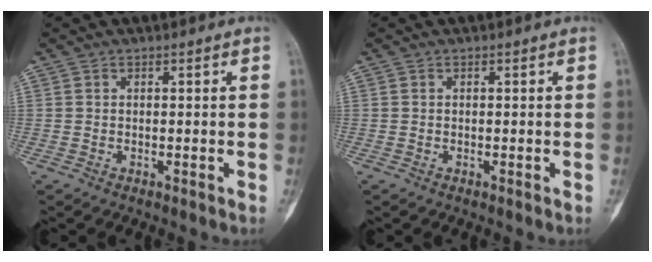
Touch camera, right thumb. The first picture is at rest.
{"total": 0.0}